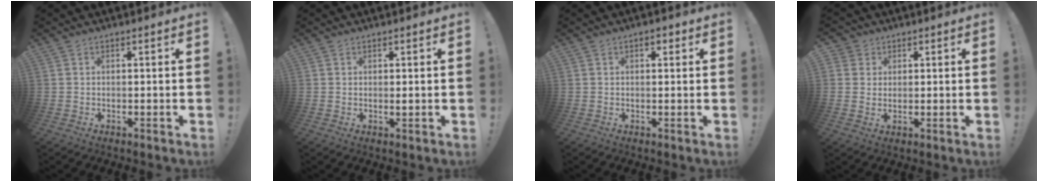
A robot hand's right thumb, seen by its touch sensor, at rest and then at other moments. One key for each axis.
{"total": 0.7, "fx": 0.4, "fy": 0.3, "fz": 0.5, "tx": 0.004, "ty": -0.005, "tz": 0.004}
{"total": 1.8, "fx": 0.7, "fy": 1.1, "fz": 1.3, "tx": -0.018, "ty": 0.003, "tz": 0.010}
{"total": 3.8, "fx": 1.7, "fy": 3.3, "fz": 0.5, "tx": -0.007, "ty": -0.006, "tz": 0.031}